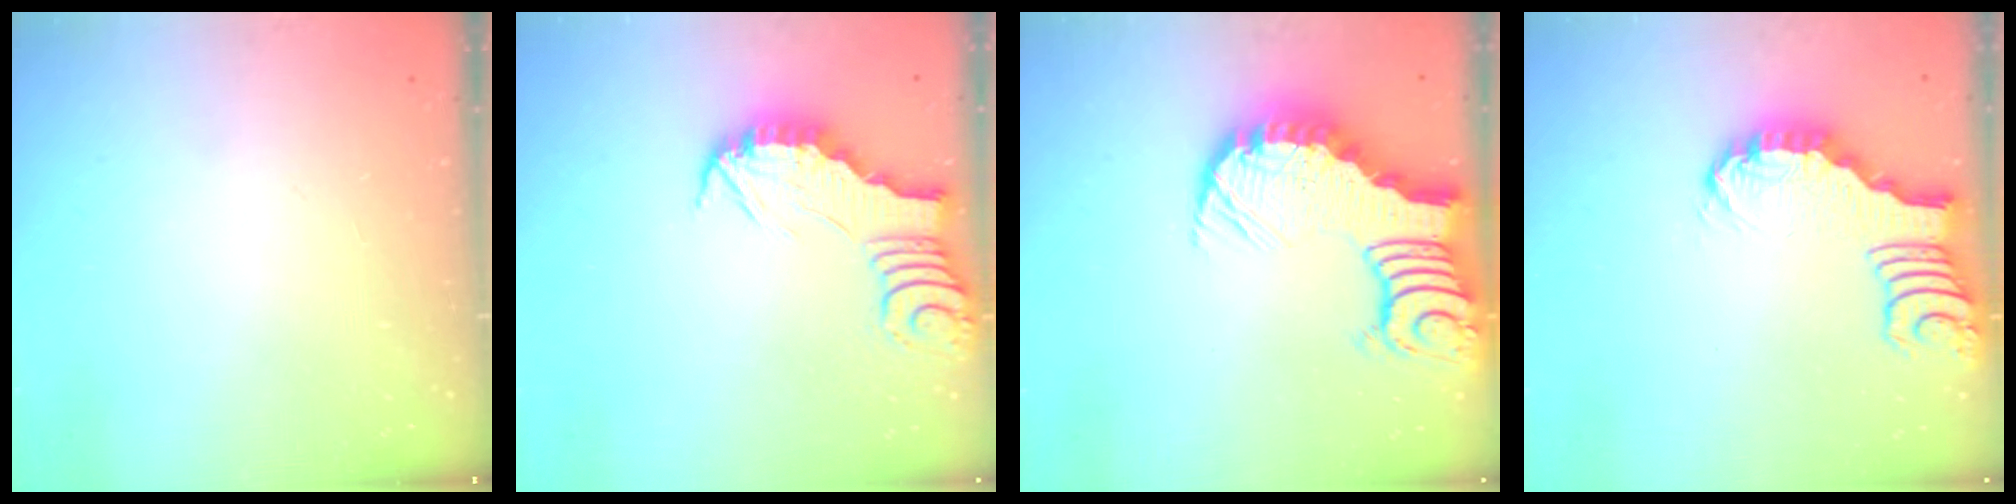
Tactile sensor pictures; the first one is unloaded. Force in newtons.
{"total": 2.4, "press": 2.4, "slide": 0.2}
{"total": 8.1, "press": 8.1, "slide": 1.0}
{"total": 2.4, "press": 2.4, "slide": 0.2}